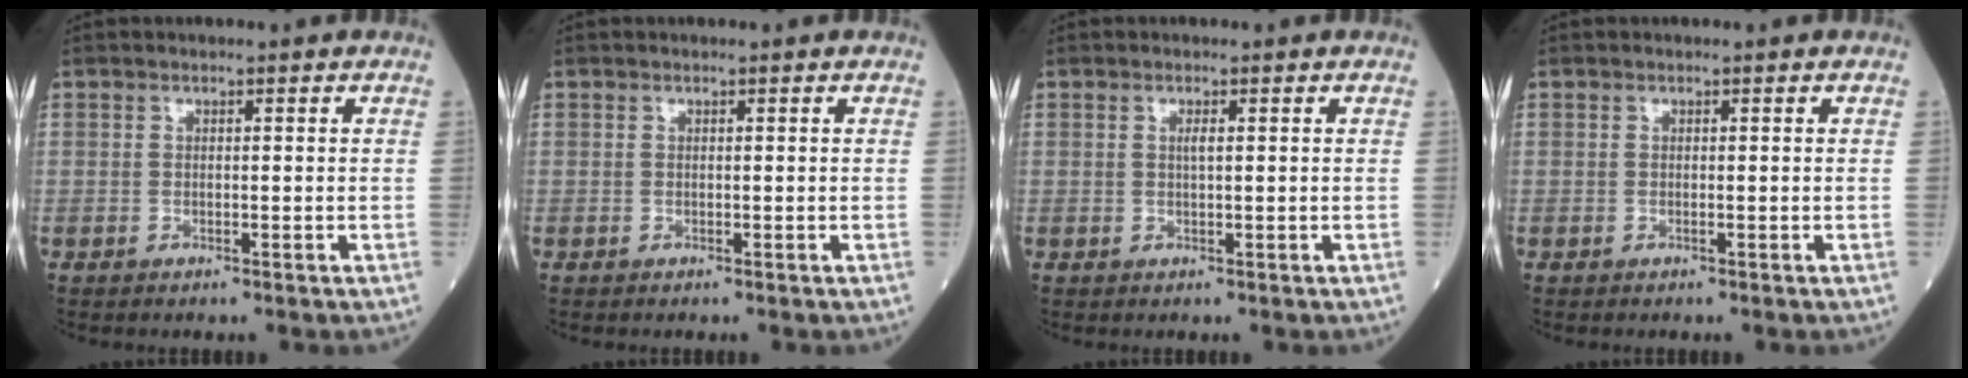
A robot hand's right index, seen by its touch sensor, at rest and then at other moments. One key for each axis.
{"total": 0.0}
{"total": 0.9, "fx": 0.2, "fy": 0.1, "fz": 0.9, "tx": -0.022, "ty": 0.001, "tz": 0.003}
{"total": 0.0}